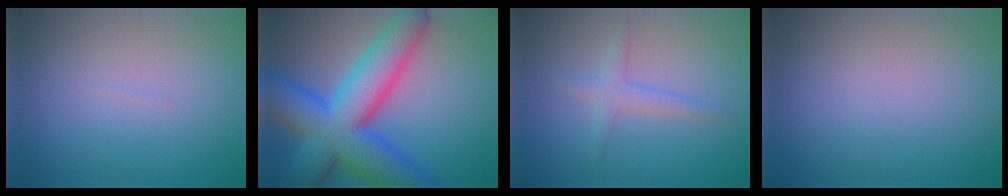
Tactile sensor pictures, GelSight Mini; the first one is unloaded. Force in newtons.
{"total": 12.8, "press": 12.8, "slide": 0.5}
{"total": 1.9, "press": 1.9, "slide": 0.1}
{"total": 0.0}